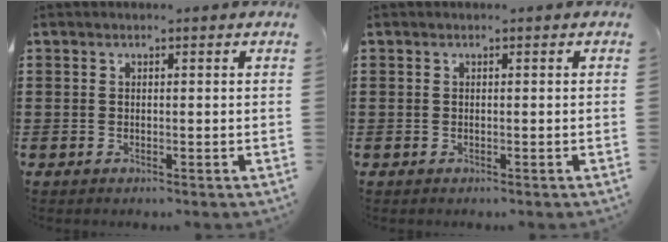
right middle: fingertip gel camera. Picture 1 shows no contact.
{"total": 0.0}